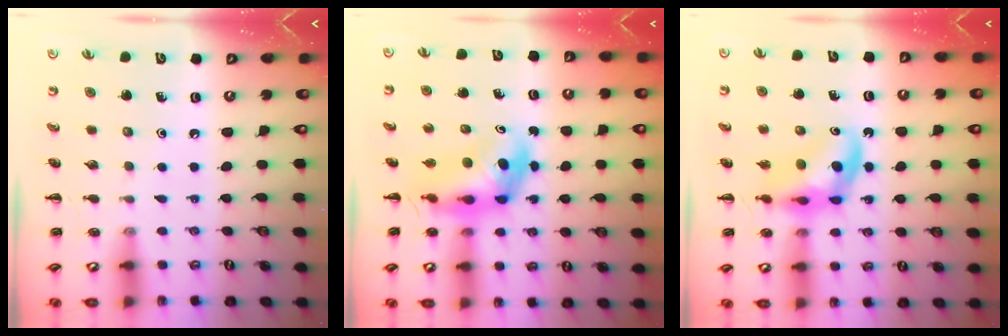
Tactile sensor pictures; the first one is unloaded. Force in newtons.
{"total": 5.0, "press": 4.8, "slide": 1.3}
{"total": 8.7, "press": 8.2, "slide": 2.8}